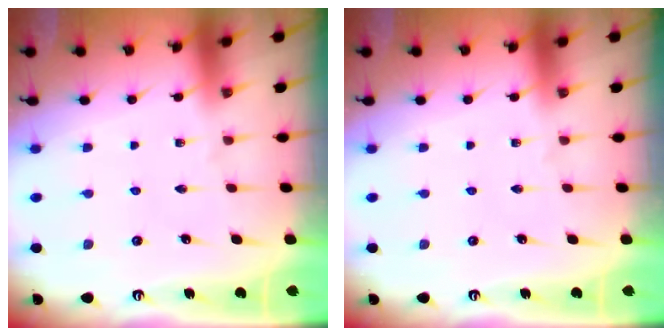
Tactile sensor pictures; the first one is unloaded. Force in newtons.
{"total": 0.0}